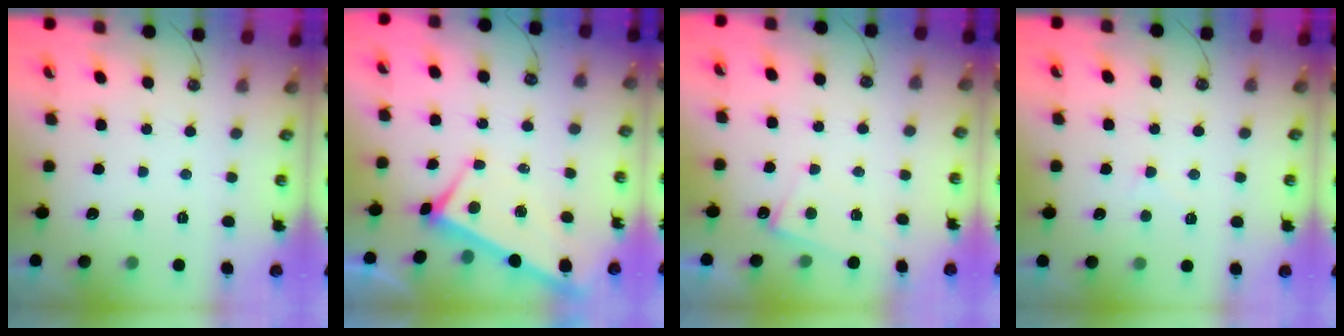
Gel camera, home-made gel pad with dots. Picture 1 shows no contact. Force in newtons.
{"total": 4.0, "press": 4.0, "slide": 0.3}
{"total": 4.9, "press": 4.9, "slide": 0.2}
{"total": 0.9, "press": 0.5, "slide": 0.7}